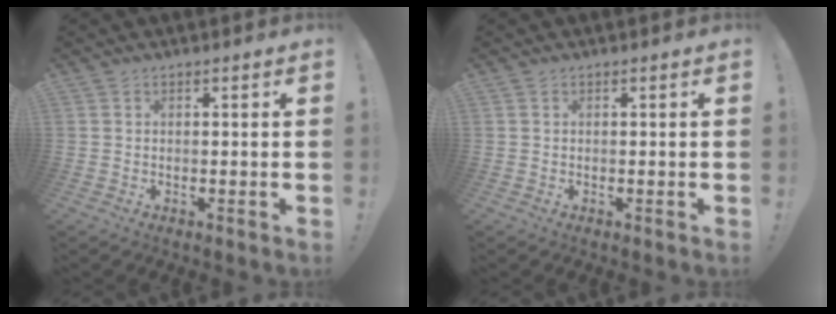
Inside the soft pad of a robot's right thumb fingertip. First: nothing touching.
{"total": 0.0}